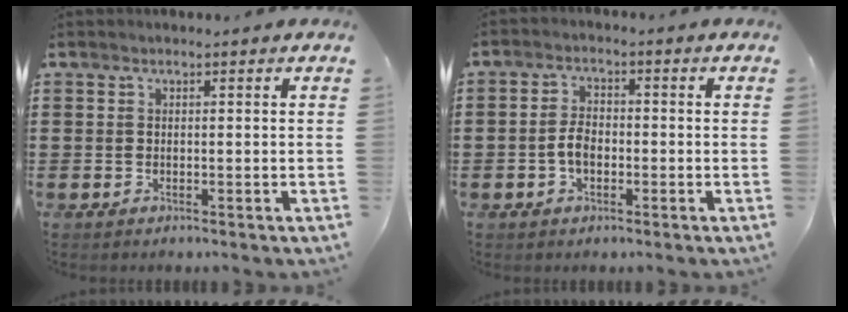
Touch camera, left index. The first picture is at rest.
{"total": 3.5, "force": [-0.8, 2.0, 2.8], "torque": [-0.067, 0.001, -0.019]}